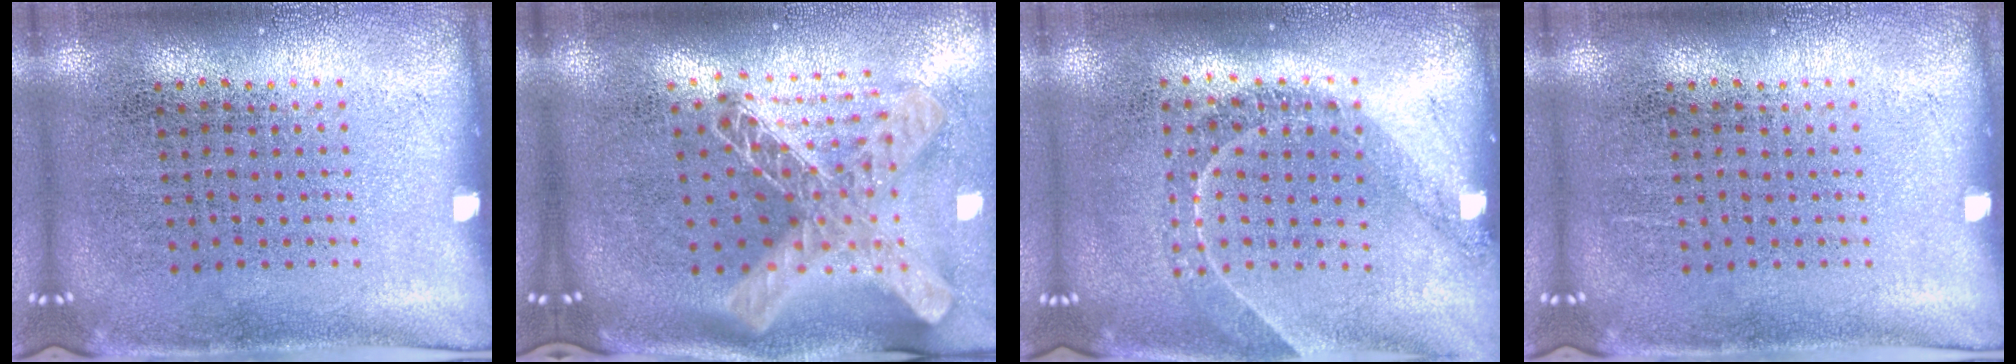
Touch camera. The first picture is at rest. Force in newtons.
{"total": 2.9, "press": 2.0, "slide": 2.0}
{"total": 1.3, "press": 1.1, "slide": 0.7}
{"total": 0.0}